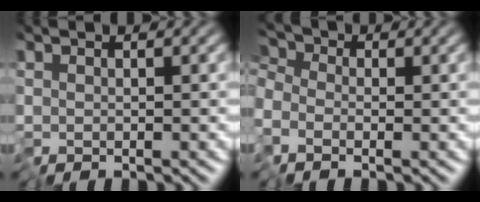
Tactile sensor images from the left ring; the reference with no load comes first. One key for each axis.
{"total": 4.3, "fx": -1.5, "fy": 3.4, "fz": 2.1, "tx": -0.048, "ty": 0.008, "tz": -0.046}